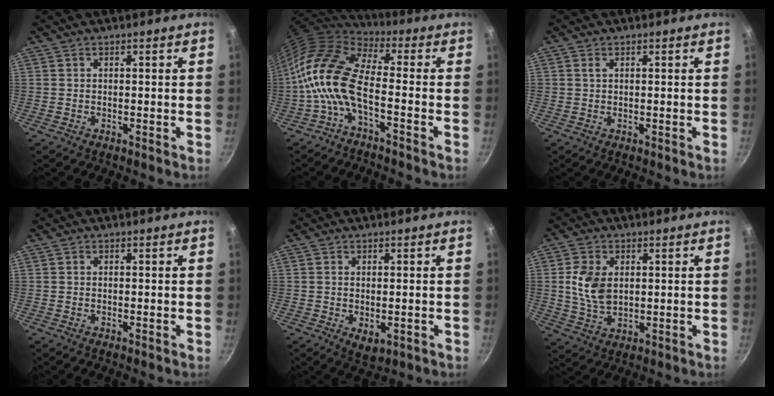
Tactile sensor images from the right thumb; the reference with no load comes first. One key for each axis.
{"total": 13.0, "fx": -3.0, "fy": 5.6, "fz": 11.4, "tx": -0.224, "ty": 0.033, "tz": -0.074}
{"total": 1.0, "fx": 0.4, "fy": 0.7, "fz": 0.5, "tx": -0.010, "ty": 0.000, "tz": 0.008}
{"total": 0.0}
{"total": 3.6, "fx": -0.6, "fy": 2.1, "fz": 2.9, "tx": -0.044, "ty": -0.014, "tz": -0.005}
{"total": 5.2, "fx": 0.6, "fy": 3.6, "fz": 3.8, "tx": -0.066, "ty": -0.002, "tz": 0.013}